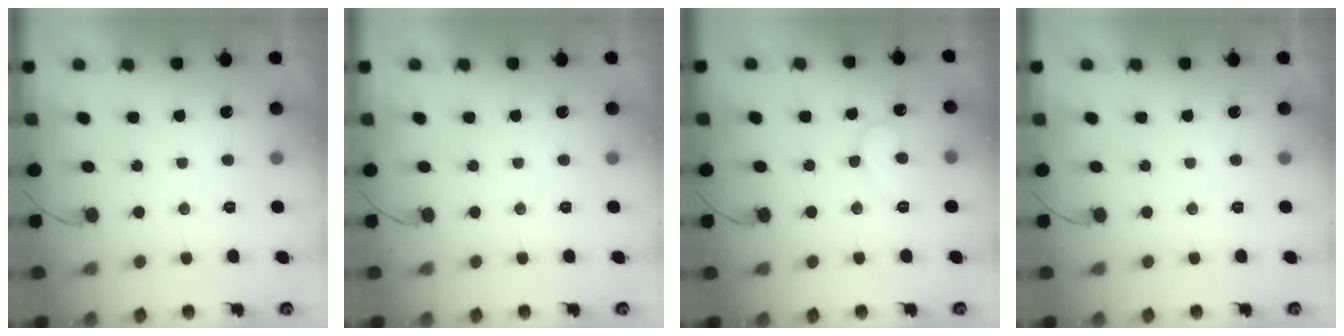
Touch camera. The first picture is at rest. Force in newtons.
{"total": 0.0}
{"total": 8.6, "press": 8.5, "slide": 0.8}
{"total": 0.0}